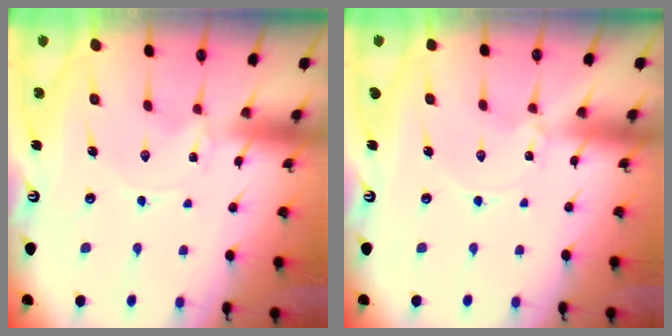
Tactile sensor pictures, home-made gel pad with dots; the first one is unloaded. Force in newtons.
{"total": 0.7, "press": 0.6, "slide": 0.1}